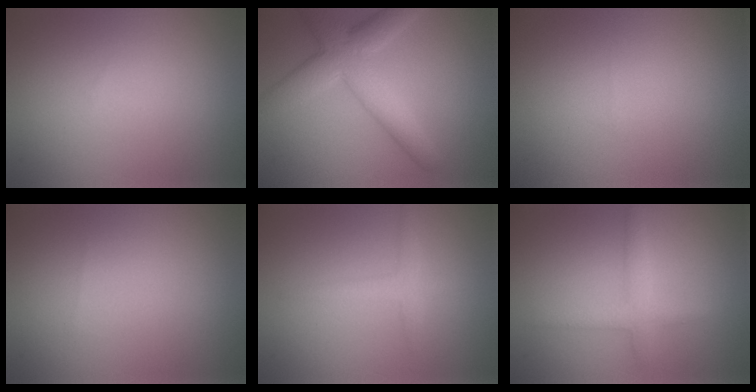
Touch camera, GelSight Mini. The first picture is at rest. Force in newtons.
{"total": 6.0, "press": 6.0, "slide": 0.4}
{"total": 0.0}
{"total": 0.0}
{"total": 1.9, "press": 1.9, "slide": 0.1}
{"total": 2.2, "press": 2.2, "slide": 0.0}